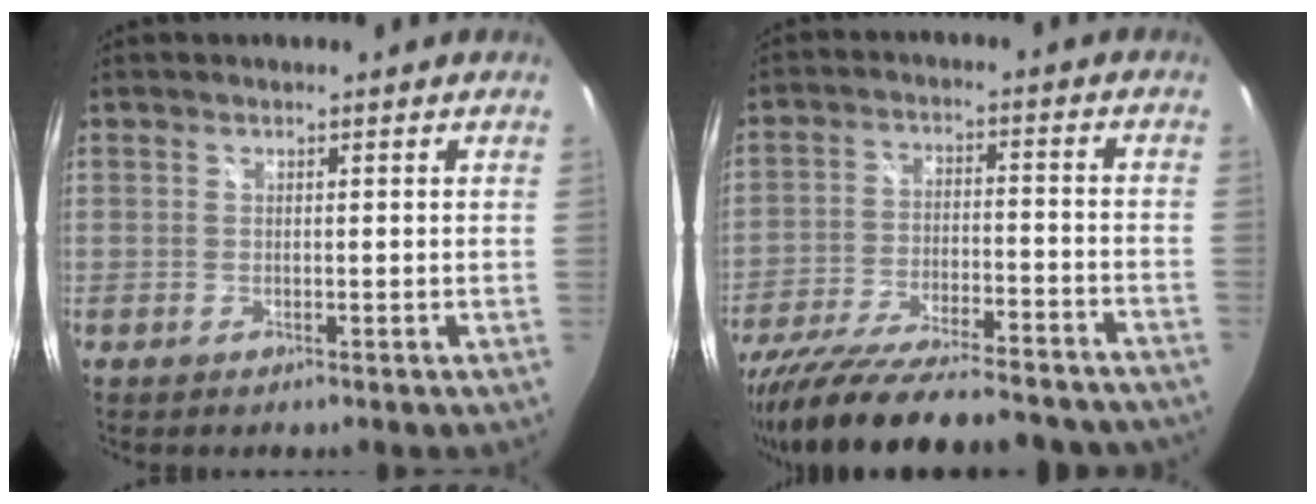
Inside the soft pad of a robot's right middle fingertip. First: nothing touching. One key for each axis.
{"total": 27.1, "fx": -23.4, "fy": 5.8, "fz": 12.3, "tx": -0.227, "ty": -0.055, "tz": -0.336}